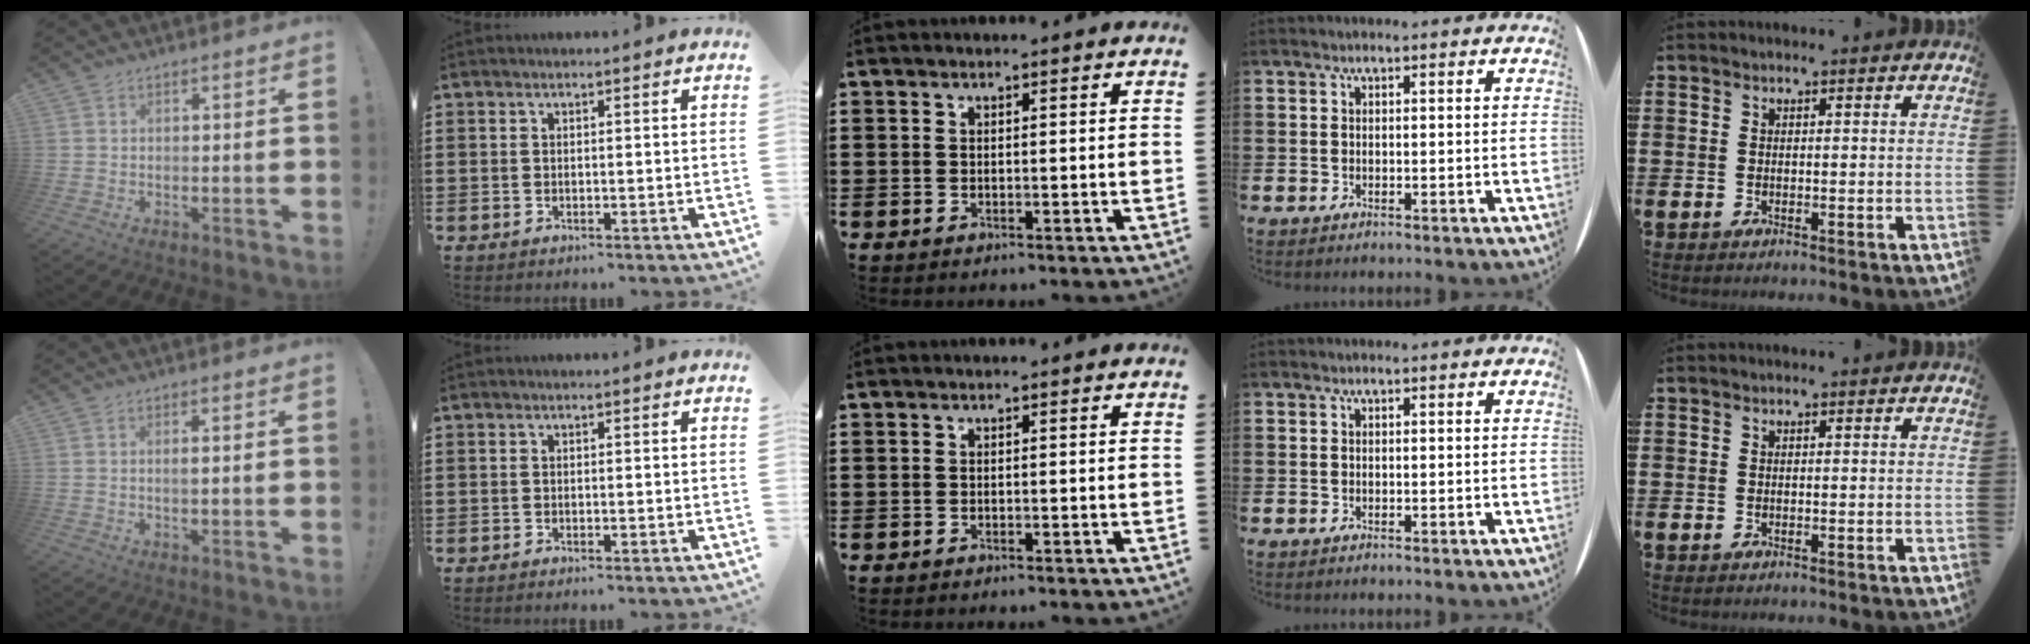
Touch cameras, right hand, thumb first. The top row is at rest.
{"thumb": {"total": 1.4, "force": [0.1, 0.2, 1.4], "torque": [-0.019, -0.003, 0.000]}, "index": {"total": 0.5, "force": [-0.5, -0.1, 0.1], "torque": [-0.003, -0.003, -0.011]}}